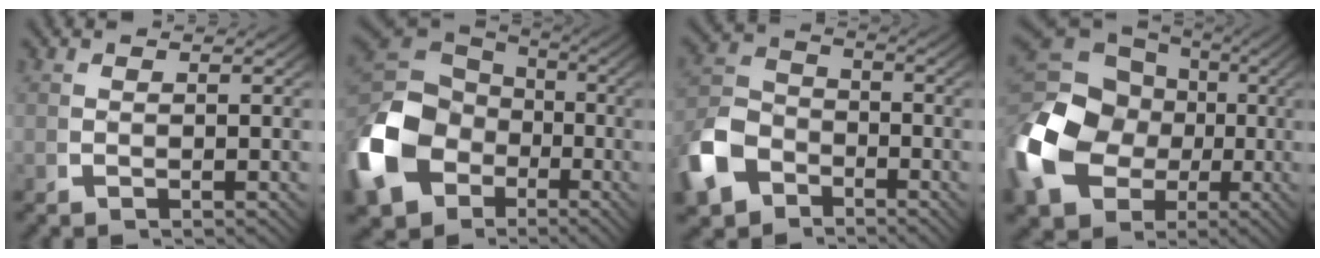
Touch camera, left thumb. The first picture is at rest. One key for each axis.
{"total": 13.5, "fx": -2.1, "fy": 10.5, "fz": 8.3, "tx": -0.196, "ty": -0.036, "tz": -0.017}
{"total": 8.5, "fx": -3.7, "fy": 6.6, "fz": 3.9, "tx": -0.089, "ty": -0.026, "tz": -0.059}
{"total": 14.8, "fx": -0.6, "fy": 11.8, "fz": 9.0, "tx": -0.230, "ty": -0.048, "tz": 0.014}